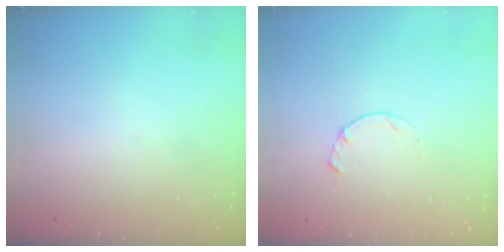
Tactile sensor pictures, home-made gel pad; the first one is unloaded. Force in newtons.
{"total": 0.5, "press": 0.4, "slide": 0.3}